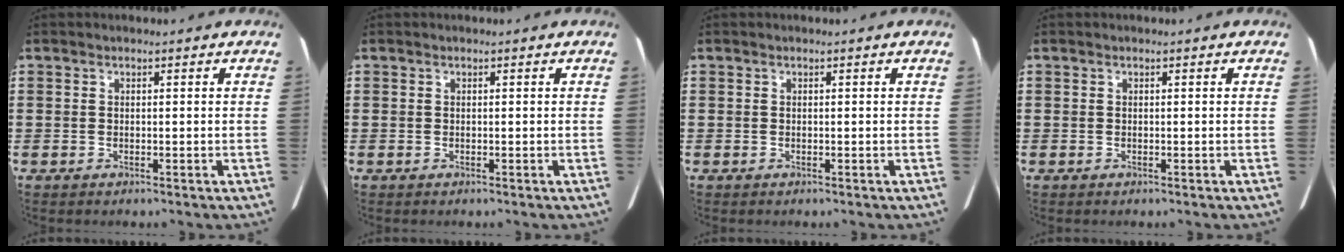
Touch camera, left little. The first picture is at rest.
{"total": 0.0}
{"total": 0.0}
{"total": 0.0}